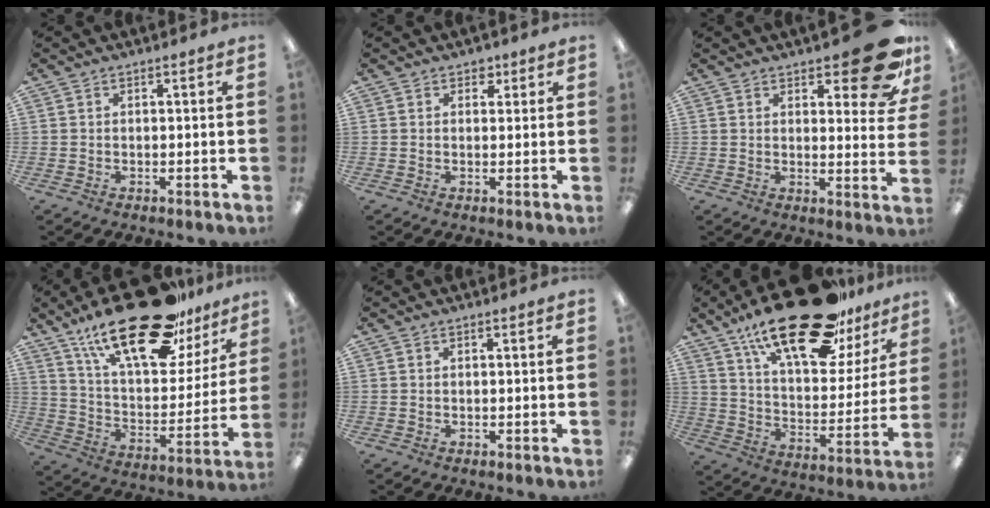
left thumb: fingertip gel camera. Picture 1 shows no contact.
{"total": 2.1, "force": [1.2, 1.5, 0.6], "torque": [0.001, -0.003, 0.019]}
{"total": 13.7, "force": [9.0, 4.6, 9.4], "torque": [-0.109, -0.059, 0.146]}
{"total": 29.3, "force": [19.7, 11.6, 18.3], "torque": [-0.285, -0.108, 0.330]}
{"total": 0.0}
{"total": 27.9, "force": [19.8, 10.1, 16.8], "torque": [-0.266, -0.114, 0.328]}